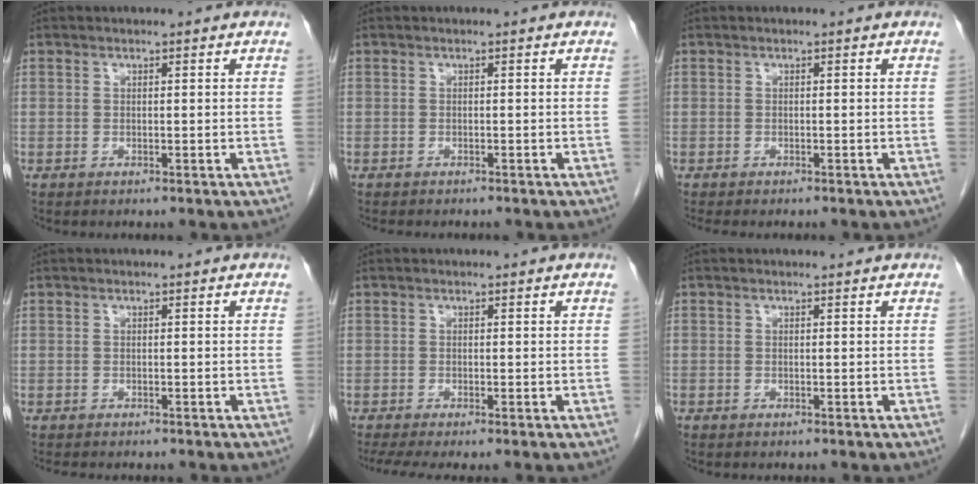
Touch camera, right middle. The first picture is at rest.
{"total": 3.1, "force": [-2.7, 0.8, 1.3], "torque": [-0.020, -0.008, -0.030]}
{"total": 3.1, "force": [-2.6, 0.8, 1.4], "torque": [-0.019, -0.008, -0.032]}
{"total": 3.5, "force": [-3.0, 0.9, 1.5], "torque": [-0.025, -0.009, -0.037]}
{"total": 4.3, "force": [-3.3, 0.2, 2.8], "torque": [-0.049, -0.014, -0.057]}
{"total": 0.0}